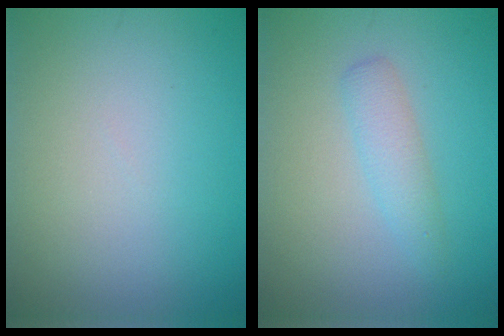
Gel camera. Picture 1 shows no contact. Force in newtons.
{"total": 2.0, "press": 2.0, "slide": 0.1}